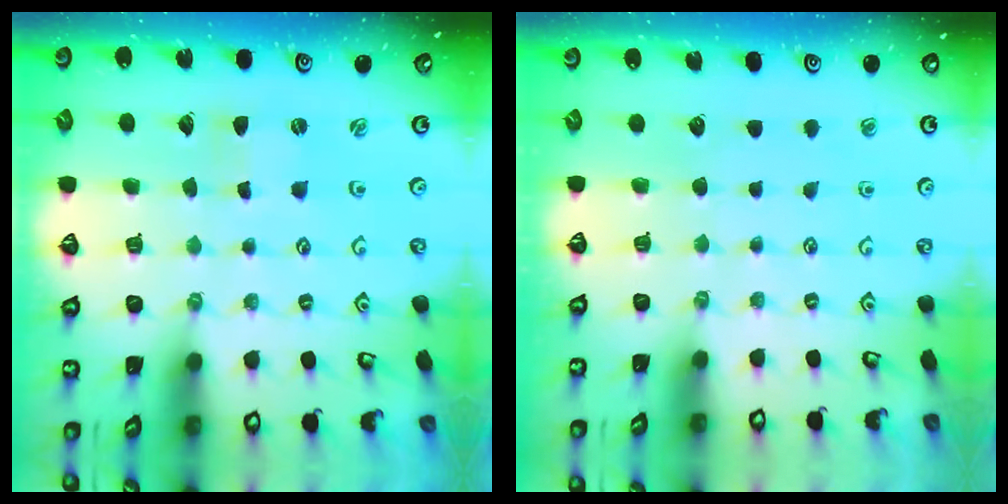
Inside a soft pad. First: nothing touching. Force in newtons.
{"total": 0.0}